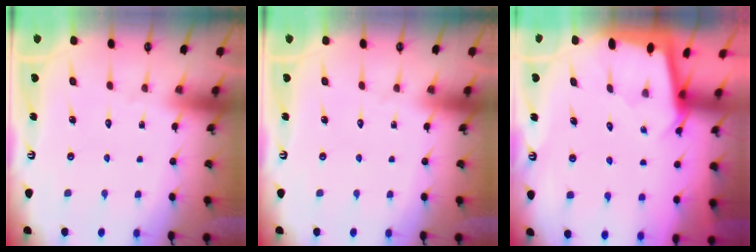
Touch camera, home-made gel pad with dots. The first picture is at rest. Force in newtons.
{"total": 0.0}
{"total": 2.0, "press": 2.0, "slide": 0.2}